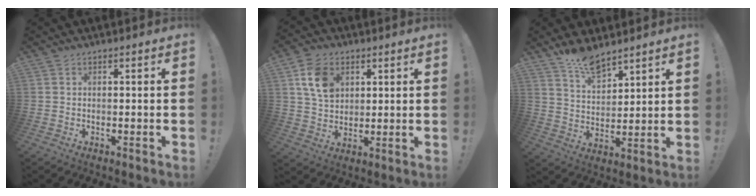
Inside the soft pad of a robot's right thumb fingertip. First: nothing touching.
{"total": 11.2, "force": [4.5, 8.4, 6.0], "torque": [-0.091, -0.002, 0.090]}
{"total": 9.7, "force": [8.2, 3.5, 3.8], "torque": [-0.061, -0.058, 0.153]}